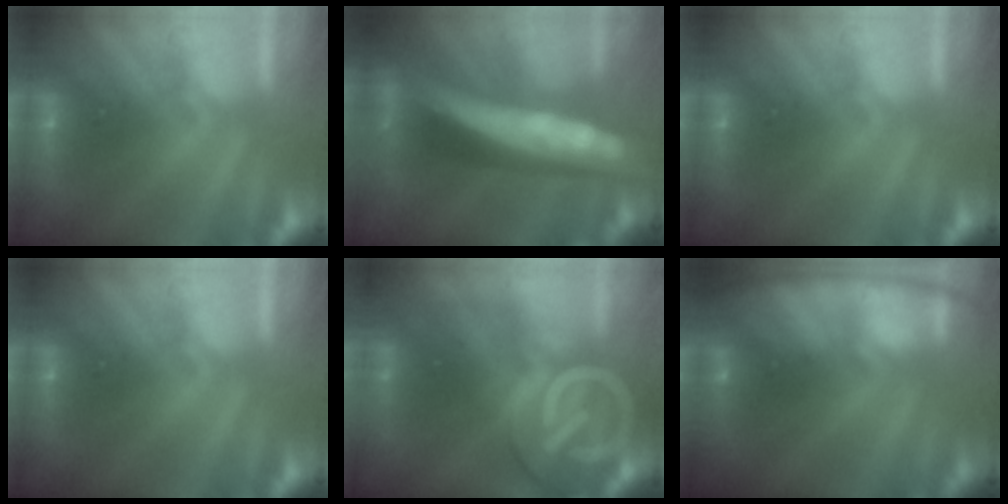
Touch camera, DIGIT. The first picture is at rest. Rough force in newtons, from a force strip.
{"total": 6.8}
{"total": 0.0}
{"total": 0.0}
{"total": 13.7}
{"total": 7.5}